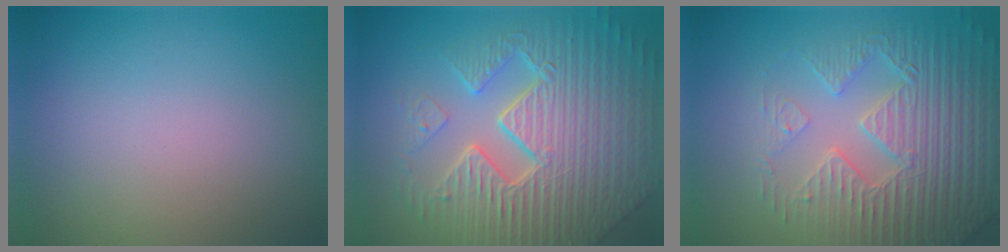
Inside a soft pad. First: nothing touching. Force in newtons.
{"total": 10.8, "press": 7.0, "slide": 8.3}
{"total": 6.6, "press": 5.5, "slide": 3.6}